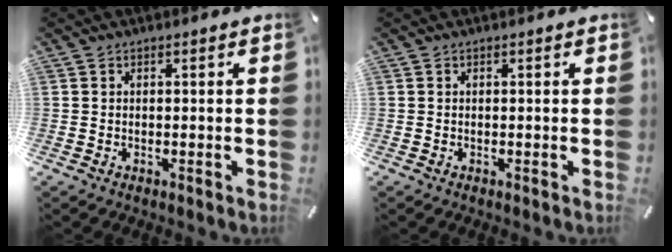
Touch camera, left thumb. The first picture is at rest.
{"total": 0.0}